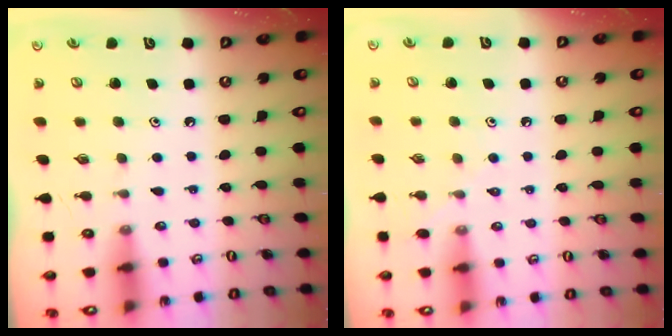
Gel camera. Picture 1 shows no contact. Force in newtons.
{"total": 4.5, "press": 4.5, "slide": 0.8}